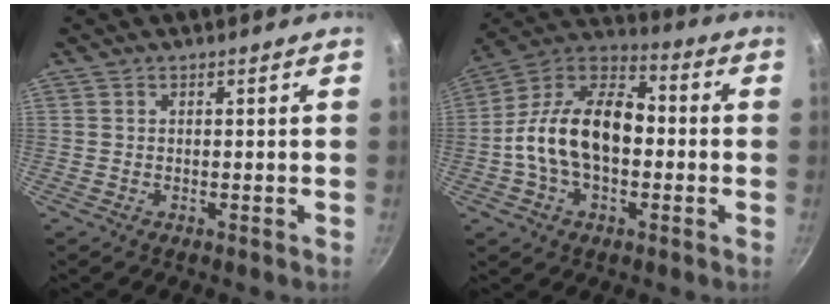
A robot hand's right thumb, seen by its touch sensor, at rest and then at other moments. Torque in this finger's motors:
{"motor_torque": [0.49, 1.23, 1.00, -0.91, 0.53]}